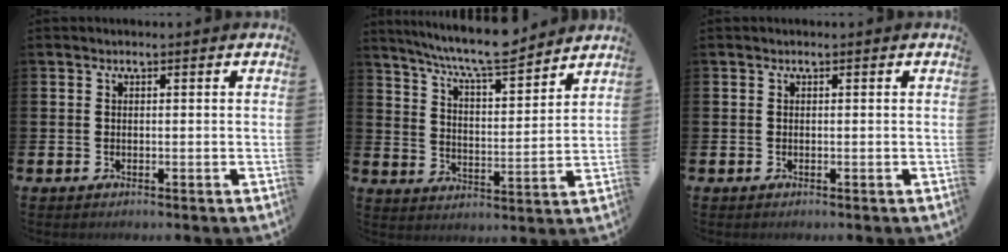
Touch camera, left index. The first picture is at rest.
{"total": 8.4, "force": [7.9, 0.3, 2.9], "torque": [-0.080, -0.051, 0.139]}
{"total": 0.0}